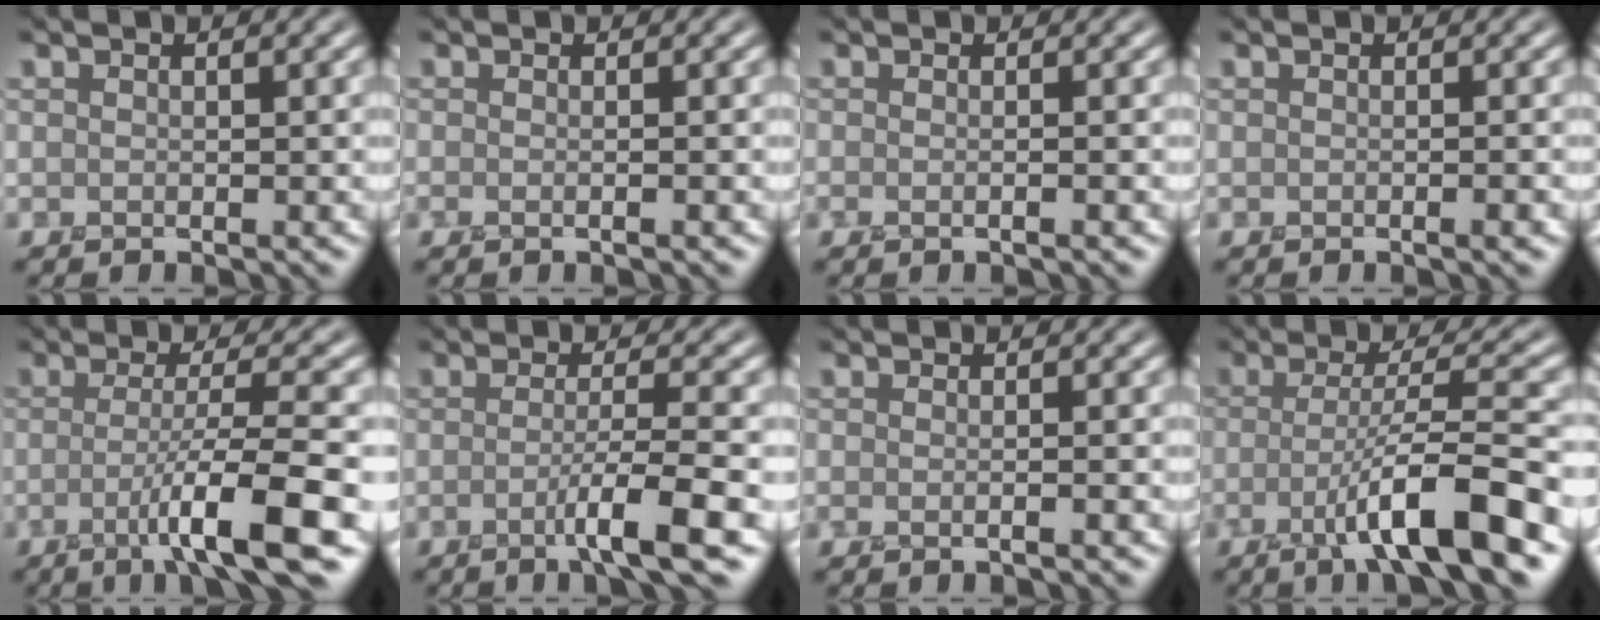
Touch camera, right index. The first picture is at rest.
{"total": 0.8, "force": [-0.1, 0.2, 0.8], "torque": [-0.008, -0.006, -0.008]}
{"total": 1.1, "force": [-0.2, 0.3, 1.0], "torque": [-0.007, -0.005, -0.011]}
{"total": 0.9, "force": [-0.4, 0.1, 0.8], "torque": [-0.011, -0.003, -0.006]}
{"total": 7.3, "force": [-2.5, 0.7, 6.9], "torque": [-0.106, -0.002, -0.051]}
{"total": 4.8, "force": [-1.8, 0.4, 4.4], "torque": [-0.068, -0.003, -0.040]}
{"total": 1.4, "force": [-0.2, 0.5, 1.3], "torque": [-0.006, -0.007, -0.013]}
{"total": 8.3, "force": [-3.3, 1.2, 7.6], "torque": [-0.120, 0.006, -0.065]}